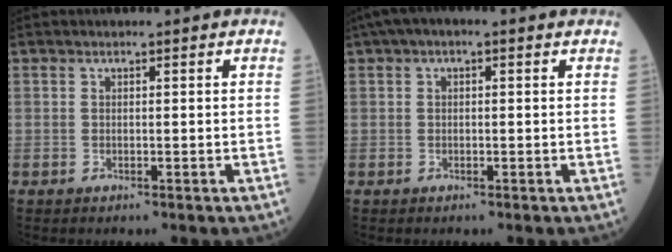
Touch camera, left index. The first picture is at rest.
{"total": 3.2, "force": [1.5, 1.2, 2.6], "torque": [-0.041, 0.021, 0.016]}